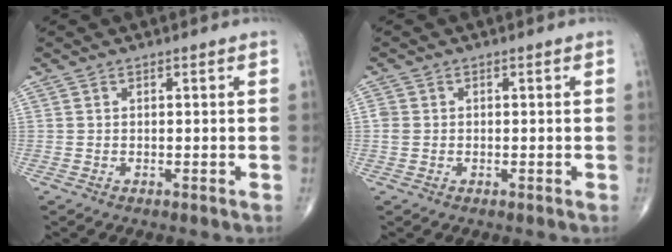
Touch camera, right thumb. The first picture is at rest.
{"total": 1.8, "force": [0.0, 1.6, 0.9], "torque": [-0.019, 0.002, -0.001]}